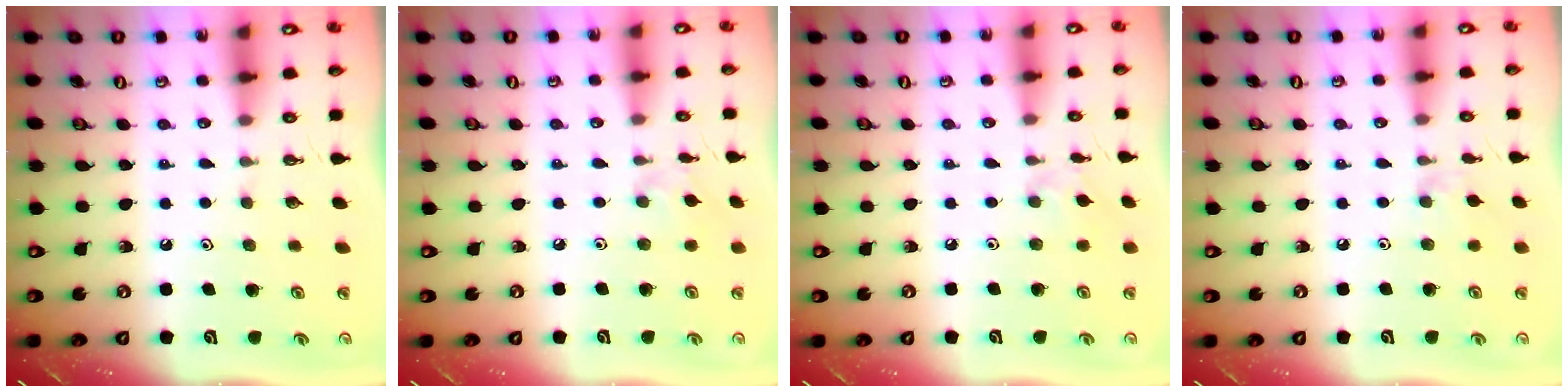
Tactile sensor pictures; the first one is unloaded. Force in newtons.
{"total": 5.4, "press": 5.4, "slide": 0.8}
{"total": 5.4, "press": 5.4, "slide": 0.8}
{"total": 3.0, "press": 2.9, "slide": 0.5}